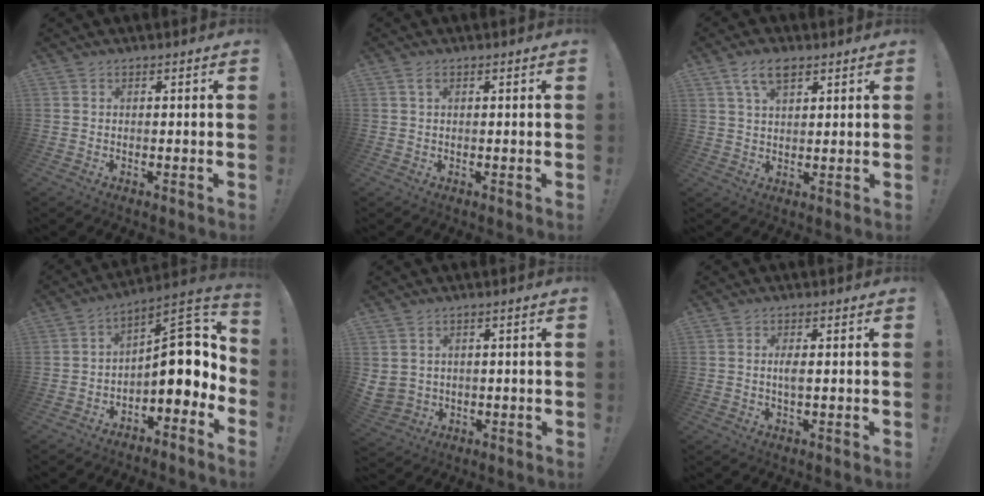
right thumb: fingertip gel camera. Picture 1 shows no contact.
{"total": 1.7, "force": [0.7, 0.7, 1.3], "torque": [-0.023, 0.002, 0.011]}
{"total": 6.9, "force": [3.7, 3.3, 4.7], "torque": [-0.088, -0.004, 0.069]}
{"total": 13.5, "force": [-0.2, 6.6, 11.7], "torque": [-0.152, 0.000, 0.002]}
{"total": 3.6, "force": [1.5, 3.2, 1.0], "torque": [-0.028, -0.007, 0.032]}
{"total": 2.1, "force": [0.1, 0.4, 2.1], "torque": [-0.042, 0.001, 0.000]}